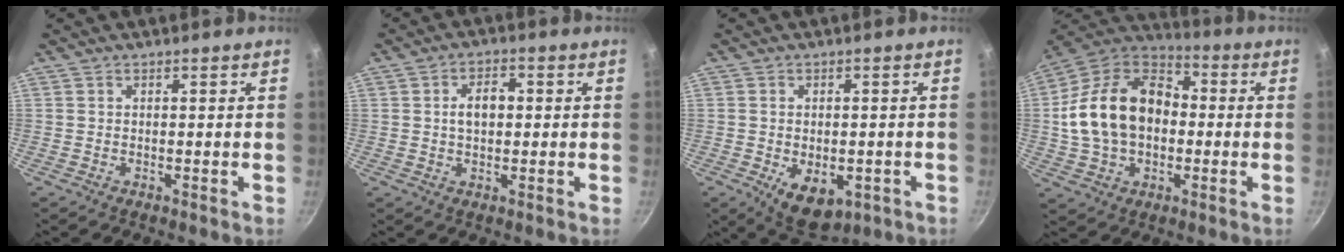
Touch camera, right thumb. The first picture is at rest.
{"total": 5.2, "force": [0.5, 3.3, 4.0], "torque": [-0.049, 0.013, 0.004]}
{"total": 8.7, "force": [-2.6, 5.3, 6.4], "torque": [-0.073, -0.003, -0.019]}
{"total": 20.8, "force": [0.1, 14.6, 14.9], "torque": [-0.243, 0.042, -0.005]}